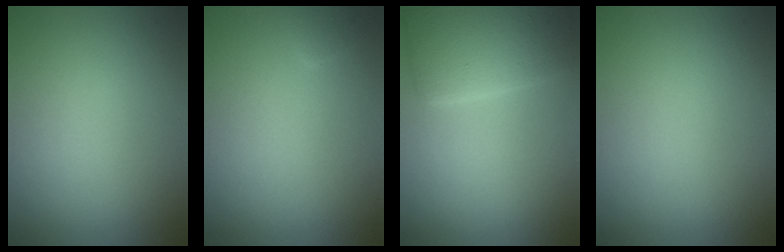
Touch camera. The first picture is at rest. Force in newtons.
{"total": 0.8, "press": 0.7, "slide": 0.2}
{"total": 4.9, "press": 4.9, "slide": 0.1}
{"total": 0.0}